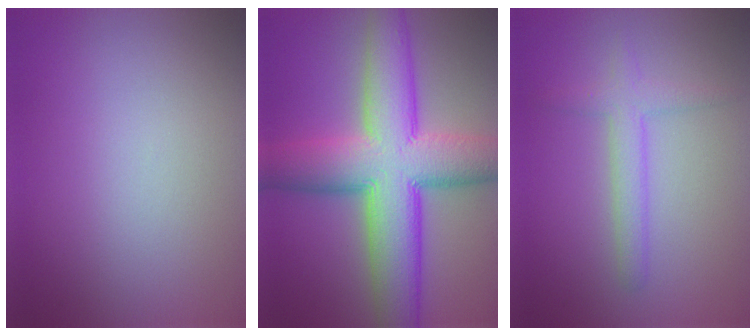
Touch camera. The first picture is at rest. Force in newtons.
{"total": 11.8, "press": 11.8, "slide": 0.3}
{"total": 2.3, "press": 2.3, "slide": 0.0}